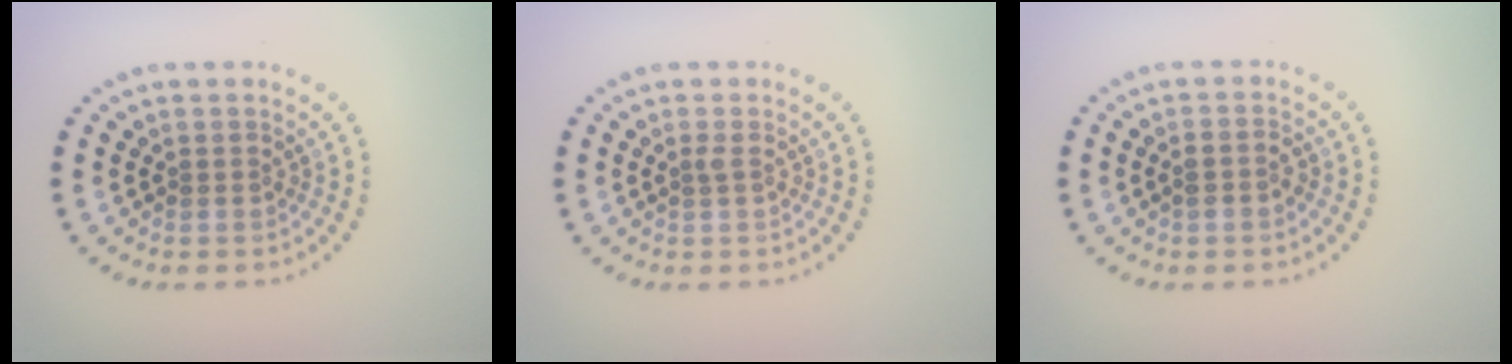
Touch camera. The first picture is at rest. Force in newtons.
{"total": 0.6, "press": 0.4, "slide": 0.4}
{"total": 1.7, "press": 1.6, "slide": 0.6}